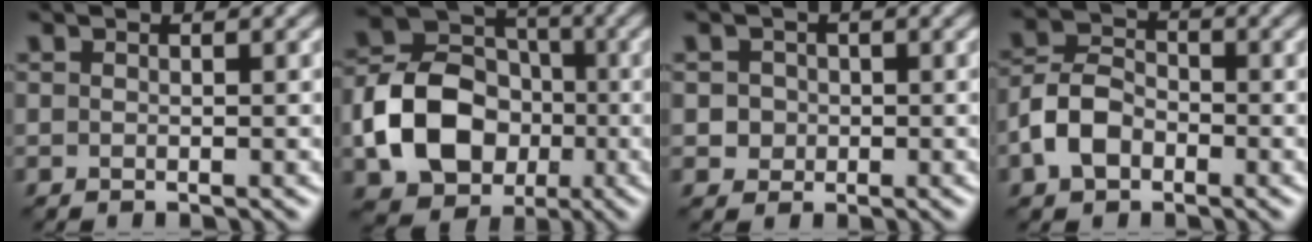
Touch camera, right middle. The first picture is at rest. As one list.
[{"total": 9.2, "force": [-2.3, 7.1, 5.4], "torque": [-0.087, 0.005, -0.048]}, {"total": 1.7, "force": [0.0, 1.6, 0.5], "torque": [0.002, 0.002, 0.007]}, {"total": 4.3, "force": [-1.9, 2.9, 2.5], "torque": [-0.055, 0.006, -0.044]}]